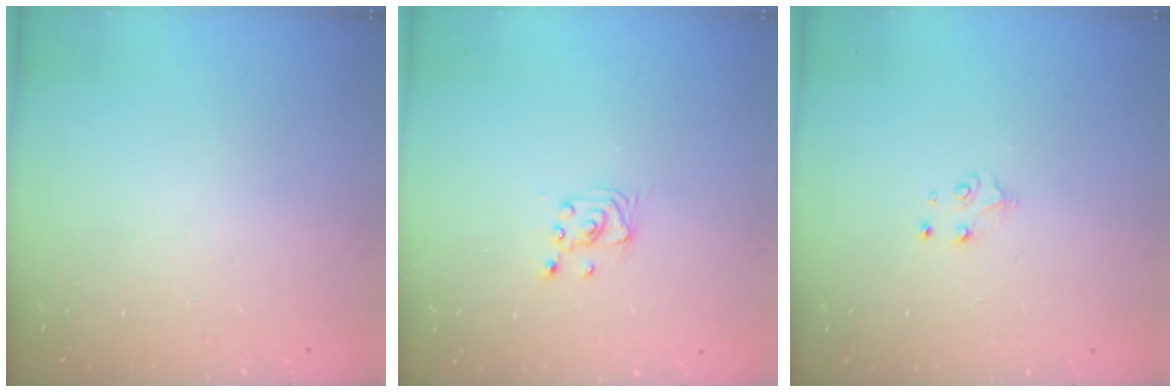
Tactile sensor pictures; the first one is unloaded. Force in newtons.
{"total": 2.5, "press": 2.5, "slide": 0.2}
{"total": 4.5, "press": 4.5, "slide": 0.6}